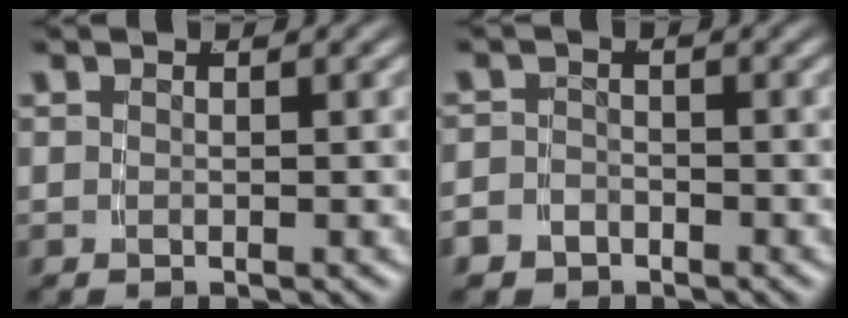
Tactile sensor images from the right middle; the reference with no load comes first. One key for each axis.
{"total": 2.6, "fx": -2.0, "fy": 1.7, "fz": 0.1, "tx": -0.010, "ty": -0.016, "tz": -0.031}